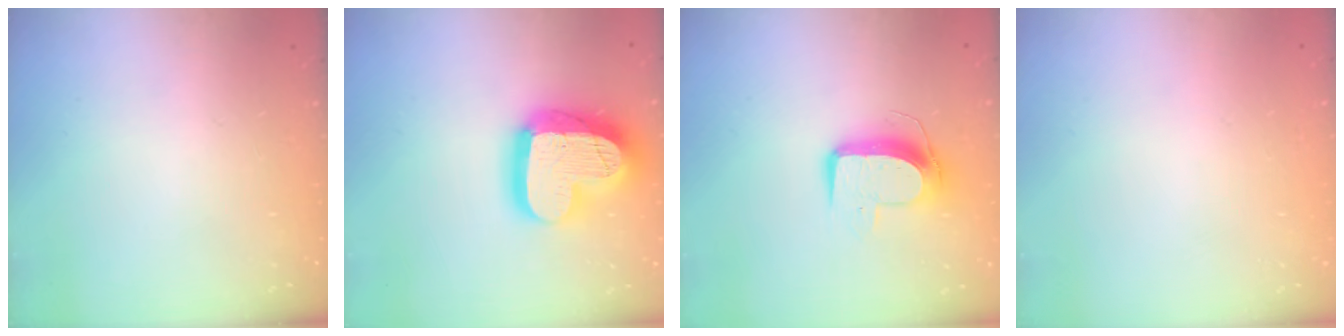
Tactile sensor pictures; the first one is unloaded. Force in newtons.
{"total": 23.3, "press": 23.3, "slide": 1.9}
{"total": 10.2, "press": 10.2, "slide": 0.4}
{"total": 0.0}